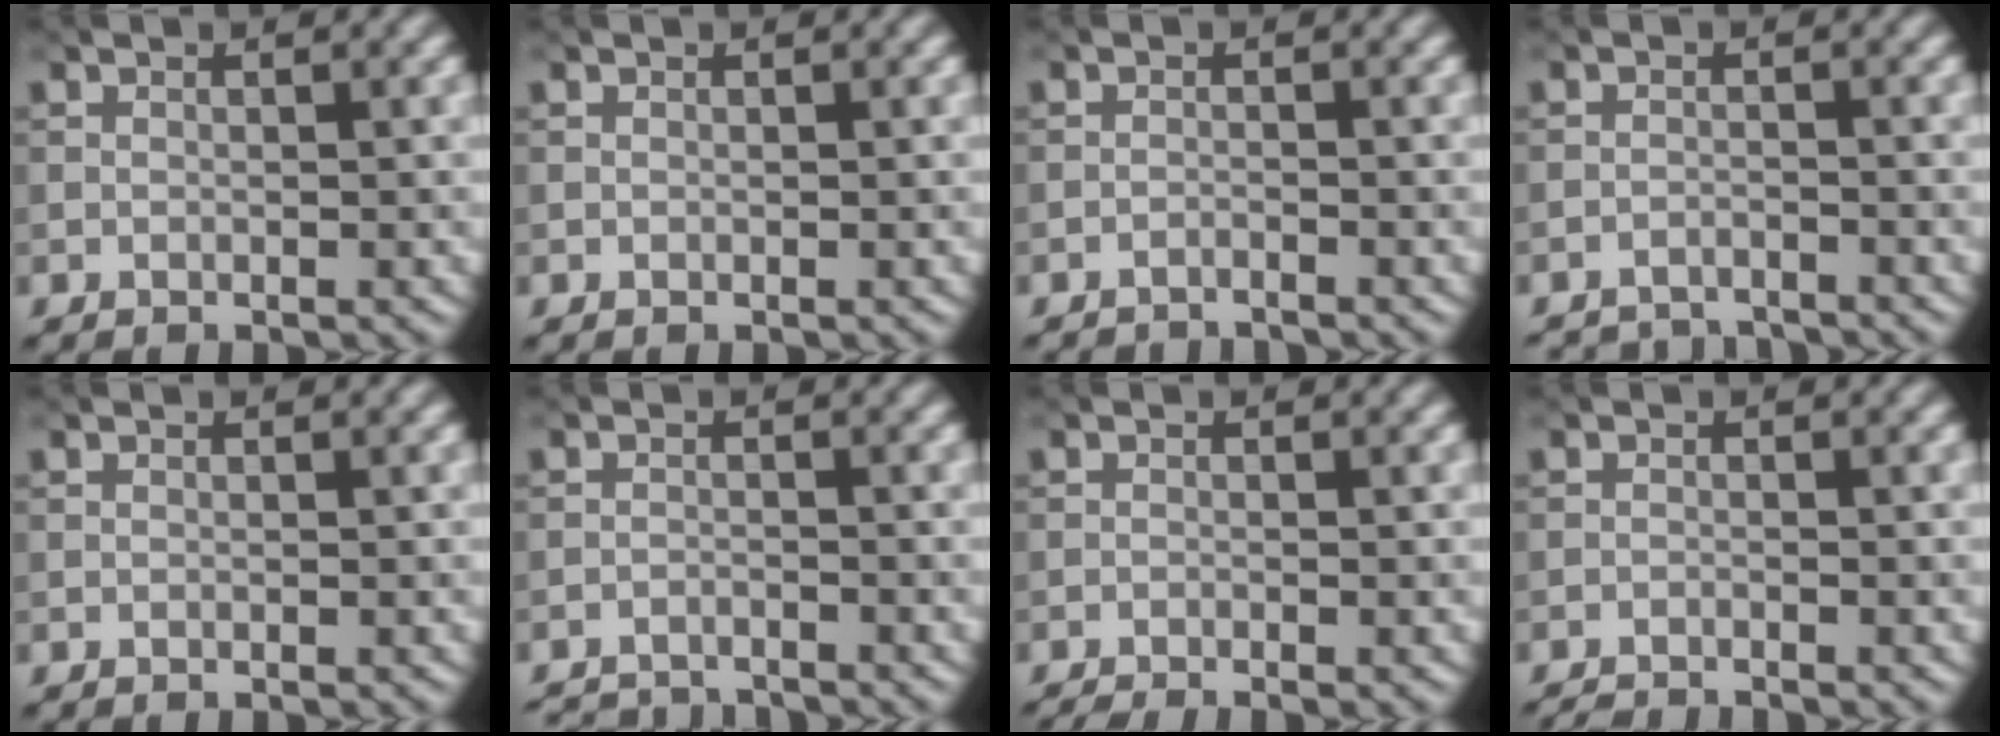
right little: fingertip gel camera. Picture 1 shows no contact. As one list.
[{"total": 0.0}, {"total": 1.9, "force": [-1.9, 0.2, 0.3], "torque": [-0.001, -0.005, -0.037]}, {"total": 4.1, "force": [-4.1, 0.4, 0.4], "torque": [-0.010, -0.007, -0.068]}, {"total": 0.0}, {"total": 4.4, "force": [-4.3, 0.5, 0.7], "torque": [-0.019, -0.013, -0.074]}, {"total": 2.0, "force": [-1.7, 0.2, 1.0], "torque": [-0.018, -0.004, -0.037]}, {"total": 1.9, "force": [-1.9, 0.1, 0.5], "torque": [-0.010, -0.005, -0.039]}]